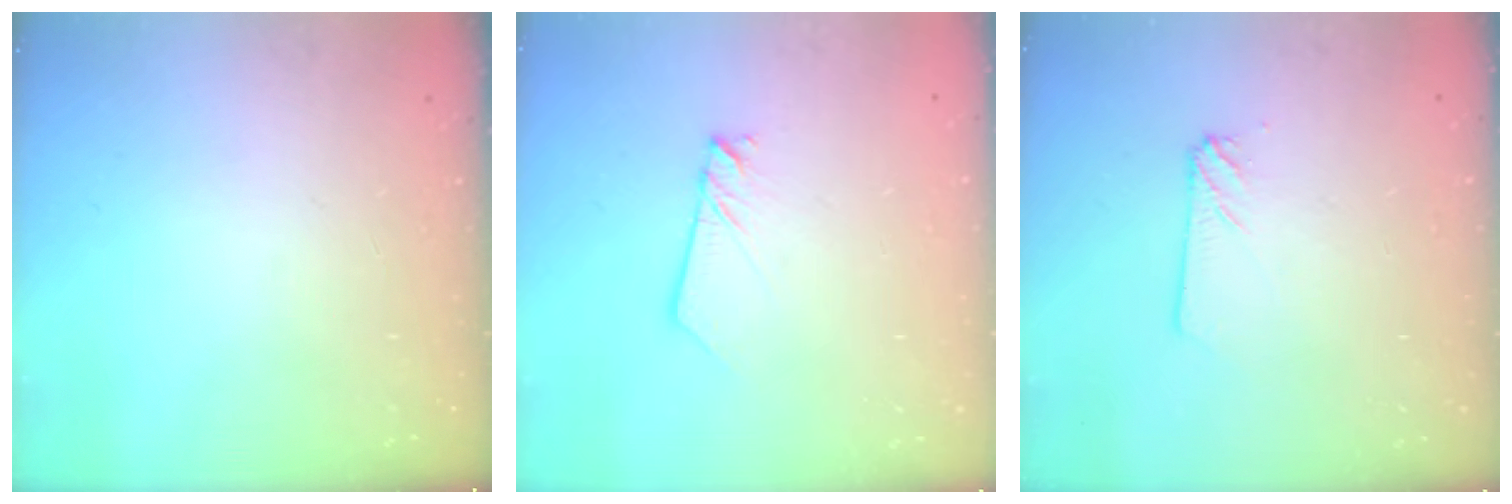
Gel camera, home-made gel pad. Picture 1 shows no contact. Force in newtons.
{"total": 2.4, "press": 2.4, "slide": 0.1}
{"total": 3.1, "press": 3.0, "slide": 0.4}